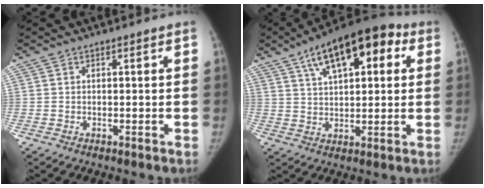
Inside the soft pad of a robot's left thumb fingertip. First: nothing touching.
{"total": 16.7, "force": [7.1, 7.8, 13.0], "torque": [-0.165, 0.010, 0.107]}